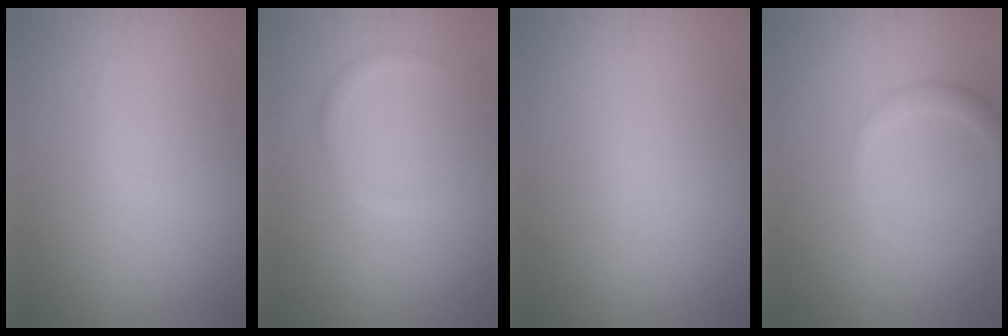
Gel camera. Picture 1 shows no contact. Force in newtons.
{"total": 1.0, "press": 1.0, "slide": 0.0}
{"total": 0.0}
{"total": 1.7, "press": 1.7, "slide": 0.1}